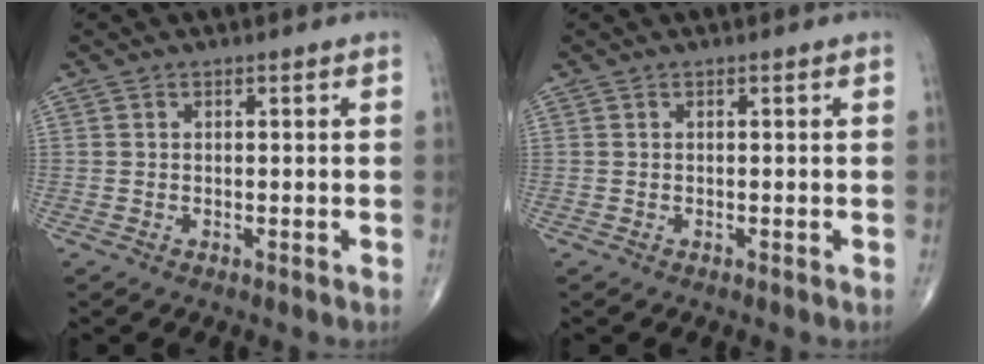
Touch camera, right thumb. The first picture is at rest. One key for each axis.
{"total": 0.0}